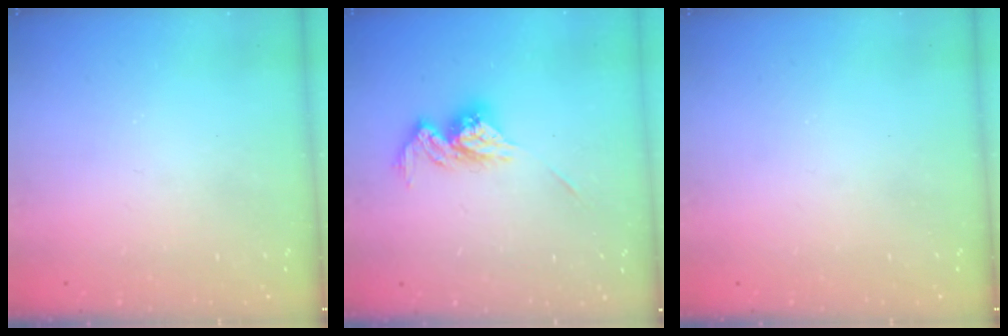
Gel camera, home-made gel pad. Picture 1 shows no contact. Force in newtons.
{"total": 11.8, "press": 11.8, "slide": 0.5}
{"total": 0.0}